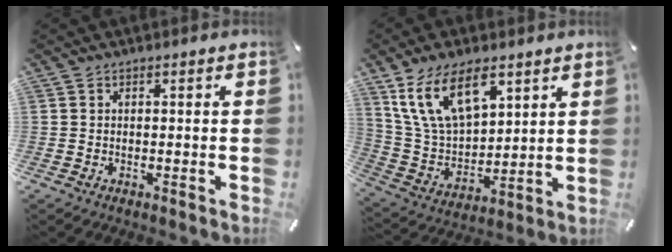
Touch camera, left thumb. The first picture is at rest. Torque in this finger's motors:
{"motor_torque": [2.59, 1.30, 1.39, -1.37, 0.26]}